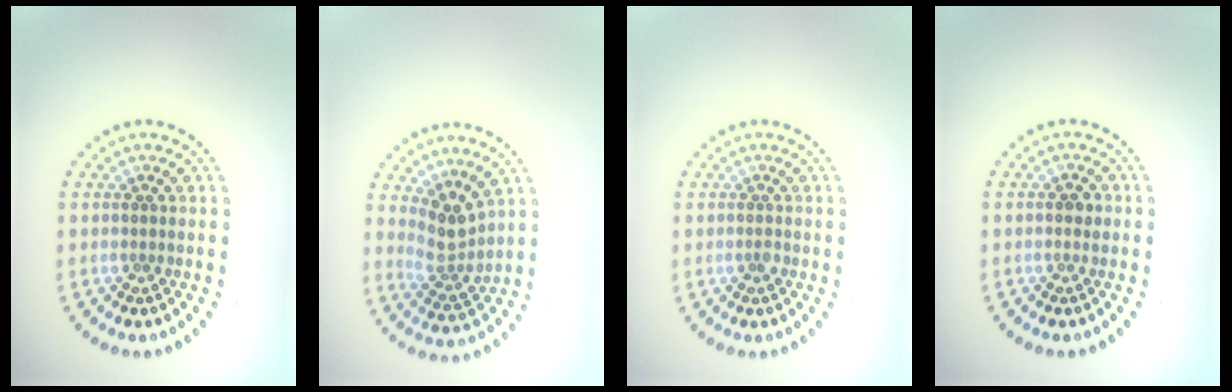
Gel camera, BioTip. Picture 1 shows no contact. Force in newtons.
{"total": 2.9, "press": 2.2, "slide": 1.9}
{"total": 0.6, "press": 0.4, "slide": 0.4}
{"total": 1.2, "press": 1.1, "slide": 0.3}